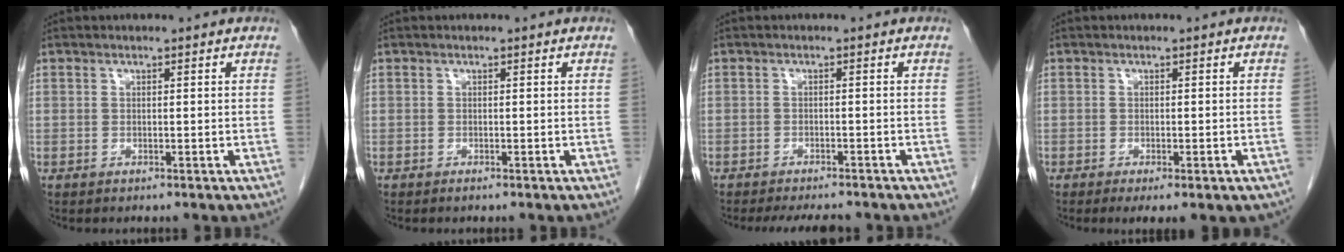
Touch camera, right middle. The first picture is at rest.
{"total": 0.7, "force": [0.7, 0.1, 0.1], "torque": [-0.005, 0.000, 0.012]}
{"total": 6.6, "force": [-5.8, 1.5, 2.6], "torque": [-0.033, -0.008, -0.080]}
{"total": 5.5, "force": [-3.8, 1.5, 3.7], "torque": [-0.039, -0.009, -0.050]}